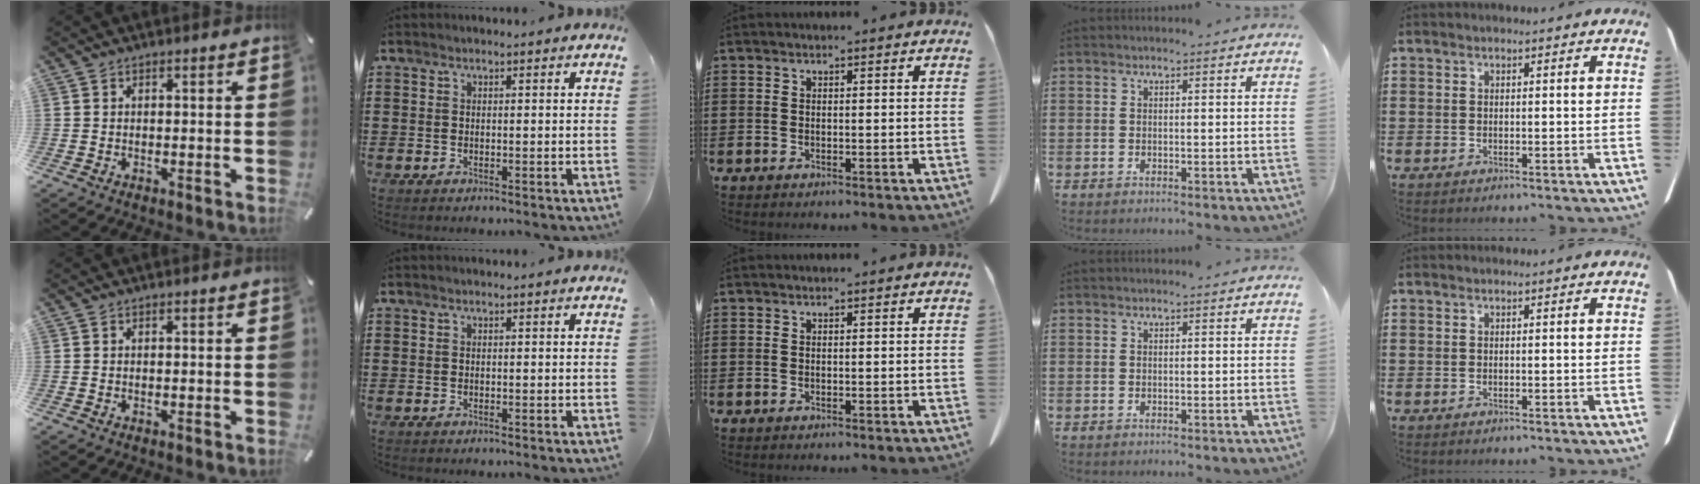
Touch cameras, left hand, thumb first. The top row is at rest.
{}